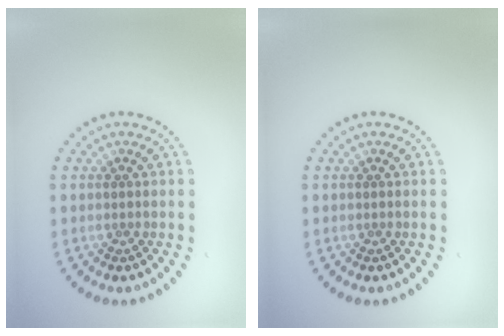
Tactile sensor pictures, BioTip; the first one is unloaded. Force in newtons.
{"total": 0.0}